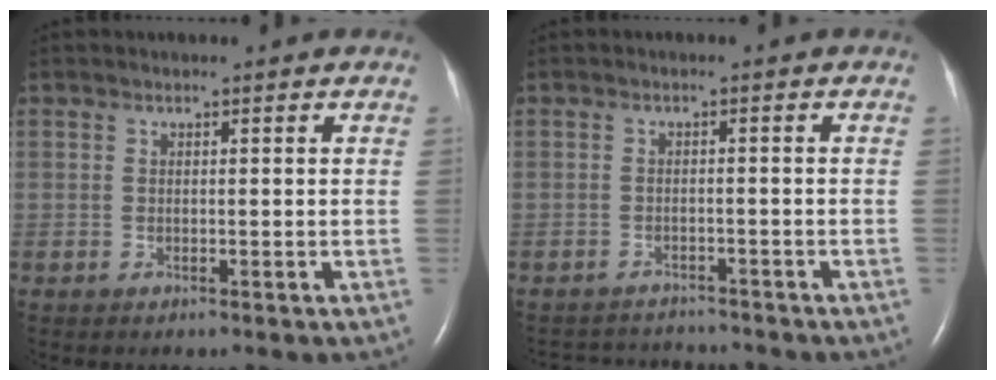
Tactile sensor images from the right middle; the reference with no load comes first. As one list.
[{"total": 5.7, "force": [-5.7, 0.7, 0.1], "torque": [-0.005, 0.005, -0.081]}]